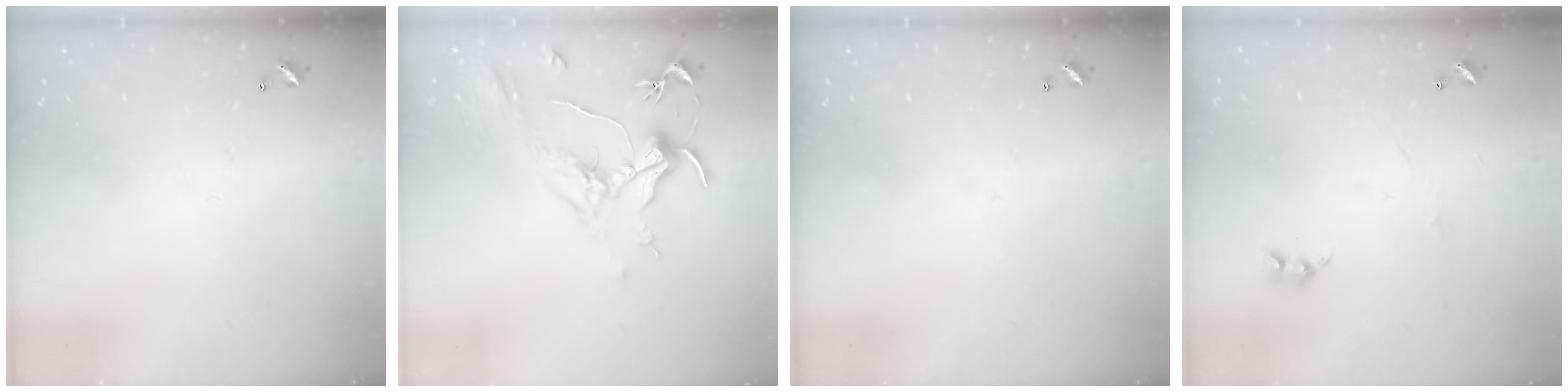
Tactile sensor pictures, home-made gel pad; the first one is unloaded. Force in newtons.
{"total": 1.9, "press": 1.7, "slide": 0.9}
{"total": 0.0}
{"total": 2.1, "press": 2.0, "slide": 0.5}